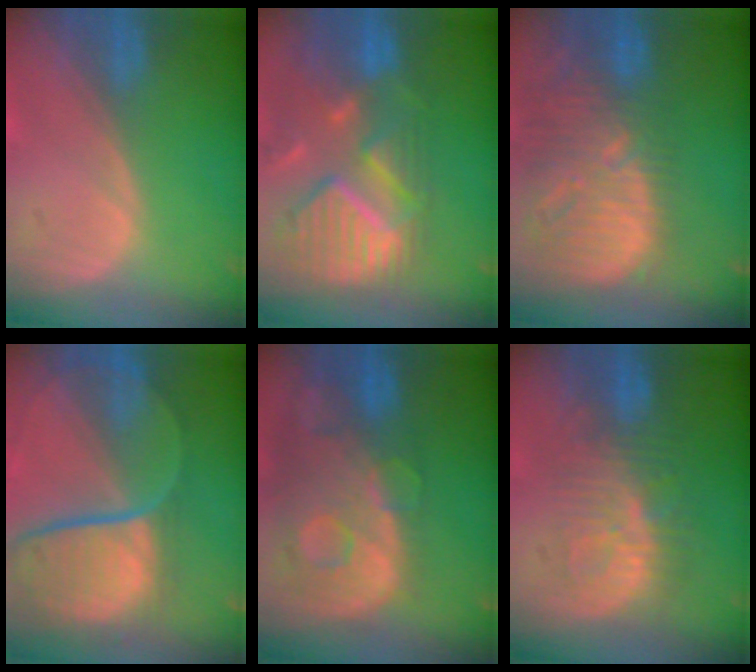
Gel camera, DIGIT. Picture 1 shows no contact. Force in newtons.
{"total": 12.1, "press": 10.5, "slide": 6.0}
{"total": 13.4, "press": 11.5, "slide": 7.0}
{"total": 12.0, "press": 9.9, "slide": 6.7}
{"total": 13.3, "press": 10.7, "slide": 8.0}
{"total": 9.4, "press": 8.8, "slide": 3.3}